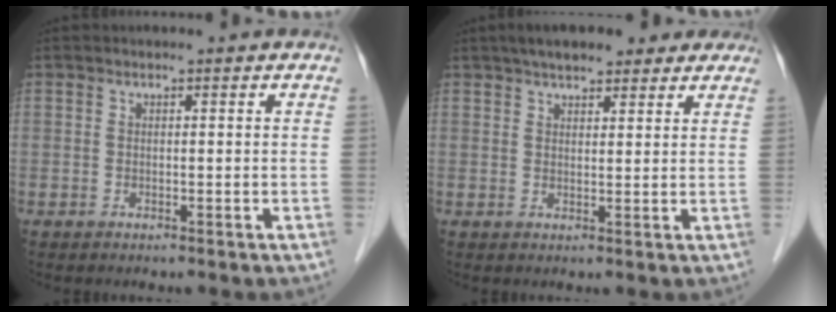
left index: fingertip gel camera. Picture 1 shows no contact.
{"total": 8.8, "force": [6.9, 3.0, 4.6], "torque": [-0.058, 0.030, 0.097]}